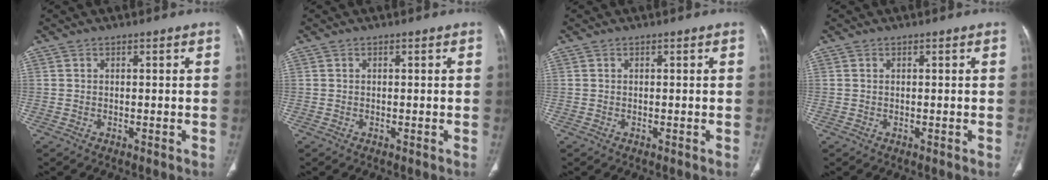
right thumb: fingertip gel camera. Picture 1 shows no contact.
{"total": 0.0}
{"total": 0.0}
{"total": 0.0}